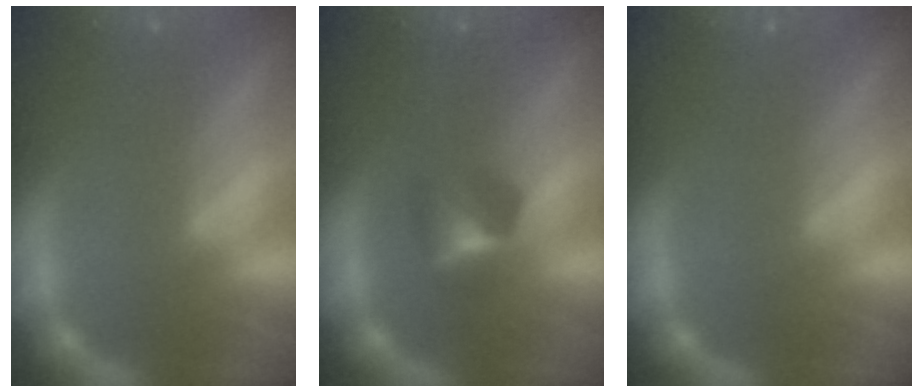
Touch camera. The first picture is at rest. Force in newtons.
{"total": 2.4}
{"total": 0.0}